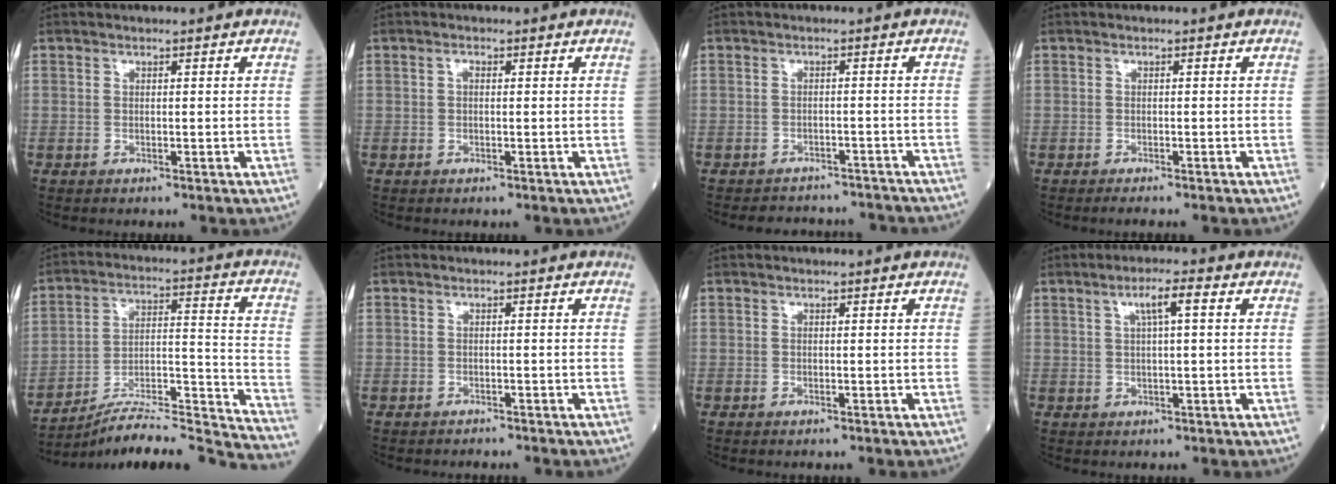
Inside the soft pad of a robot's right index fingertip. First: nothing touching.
{"total": 0.7, "force": [0.1, 0.4, 0.6], "torque": [-0.011, 0.003, -0.001]}
{"total": 8.0, "force": [-7.6, 2.2, 0.8], "torque": [-0.006, 0.012, -0.087]}
{"total": 3.0, "force": [-2.6, 0.0, 1.5], "torque": [-0.016, -0.003, -0.031]}
{"total": 23.2, "force": [-22.1, -0.9, 6.9], "torque": [-0.075, 0.016, -0.328]}
{"total": 1.5, "force": [-1.4, 0.2, 0.2], "torque": [-0.006, -0.001, -0.019]}
{"total": 0.0}
{"total": 4.0, "force": [1.4, 0.3, 3.7], "torque": [-0.068, 0.010, 0.024]}